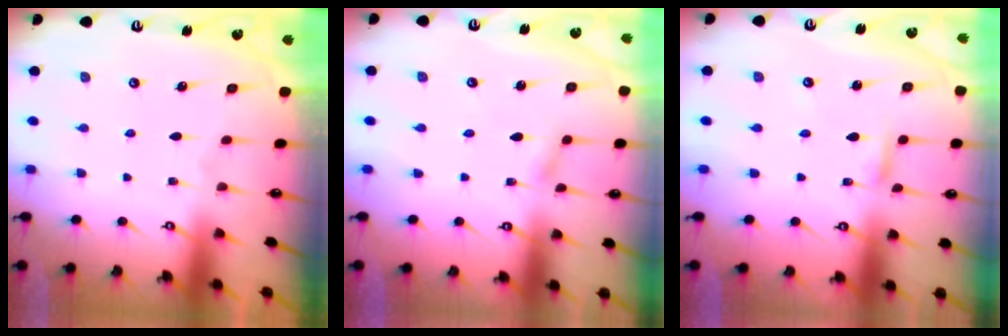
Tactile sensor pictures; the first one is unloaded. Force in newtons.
{"total": 1.6, "press": 1.6, "slide": 0.2}
{"total": 2.1, "press": 2.1, "slide": 0.1}